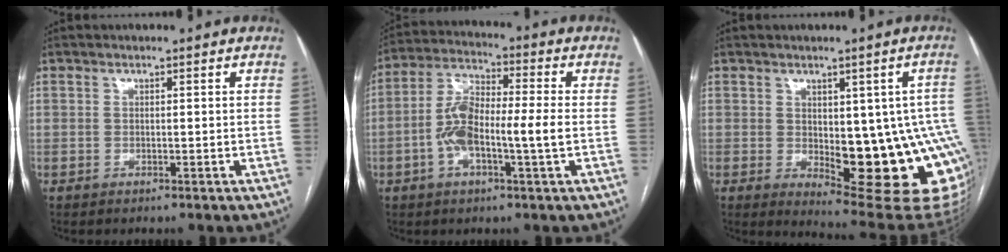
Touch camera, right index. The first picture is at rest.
{"total": 10.2, "force": [-1.6, 1.9, 9.9], "torque": [-0.206, 0.021, -0.036]}
{"total": 17.2, "force": [-2.5, 5.9, 16.0], "torque": [-0.125, 0.010, -0.008]}